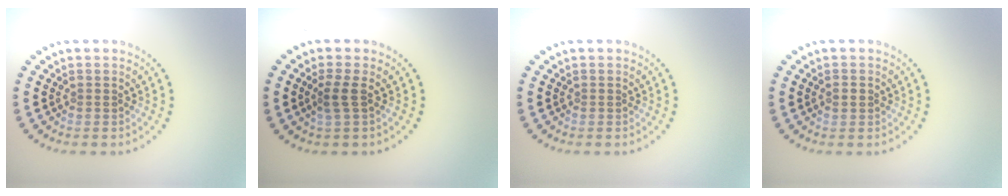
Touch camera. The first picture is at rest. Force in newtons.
{"total": 1.6, "press": 1.2, "slide": 1.0}
{"total": 0.0}
{"total": 1.0, "press": 1.0, "slide": 0.1}